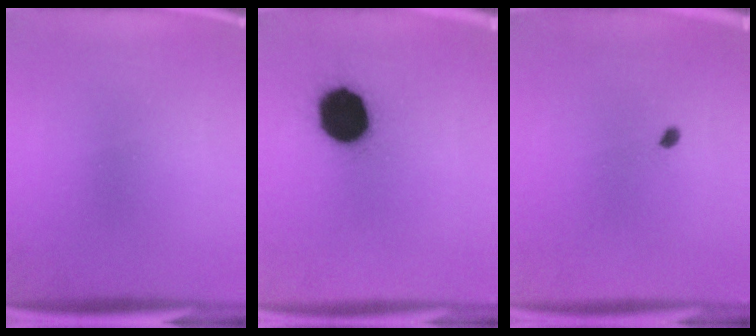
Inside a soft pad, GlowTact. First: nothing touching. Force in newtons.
{"total": 16.7}
{"total": 0.8}